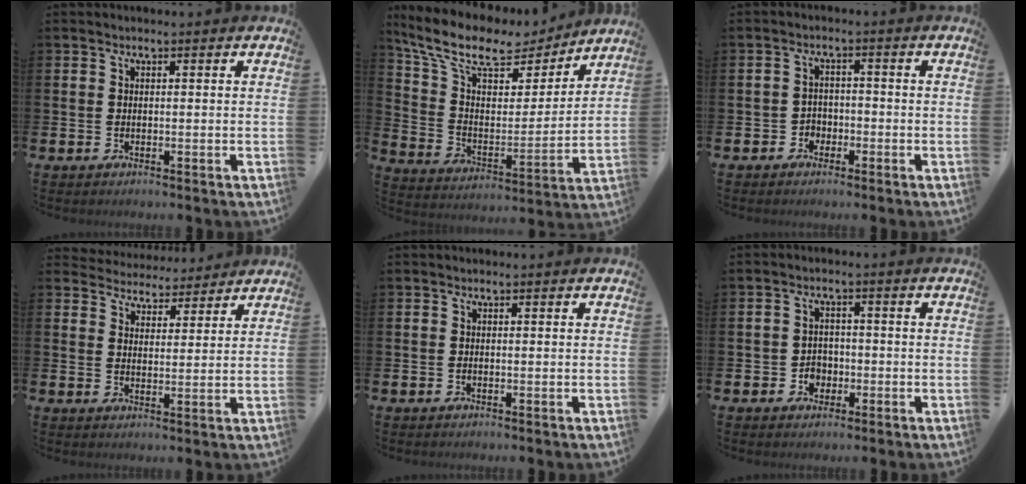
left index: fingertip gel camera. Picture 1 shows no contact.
{"total": 11.4, "force": [9.4, 4.4, 4.8], "torque": [-0.136, -0.053, 0.161]}
{"total": 2.3, "force": [-1.7, 1.5, 0.1], "torque": [-0.013, 0.007, -0.038]}
{"total": 4.3, "force": [4.2, 1.0, -0.6], "torque": [-0.003, -0.031, 0.073]}
{"total": 0.0}
{"total": 2.8, "force": [-1.2, 2.3, 0.9], "torque": [-0.018, 0.003, -0.028]}